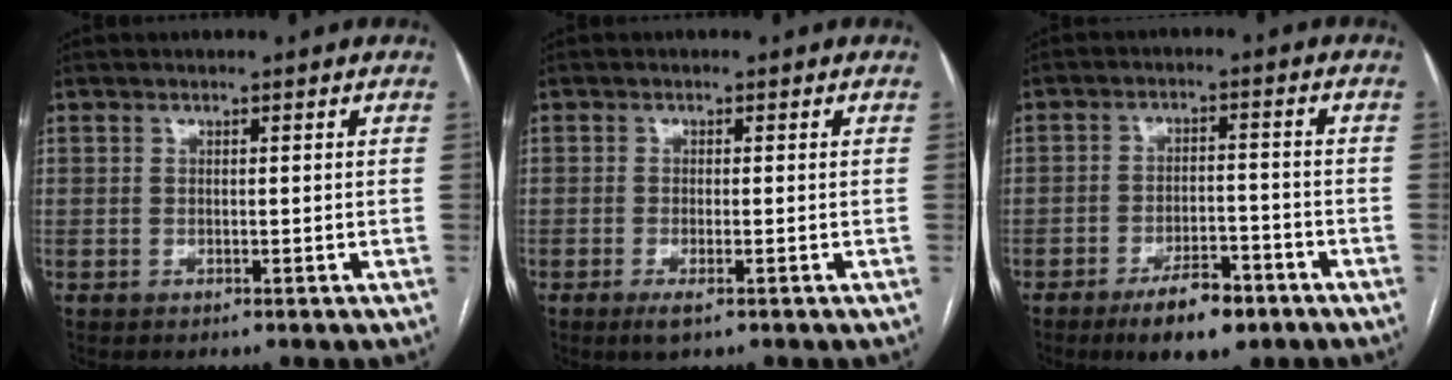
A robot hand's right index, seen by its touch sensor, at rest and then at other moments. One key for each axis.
{"total": 2.0, "fx": -1.1, "fy": 0.2, "fz": 1.7, "tx": -0.028, "ty": -0.004, "tz": -0.019}
{"total": 7.9, "fx": -5.3, "fy": 2.9, "fz": 5.2, "tx": -0.084, "ty": -0.001, "tz": -0.082}